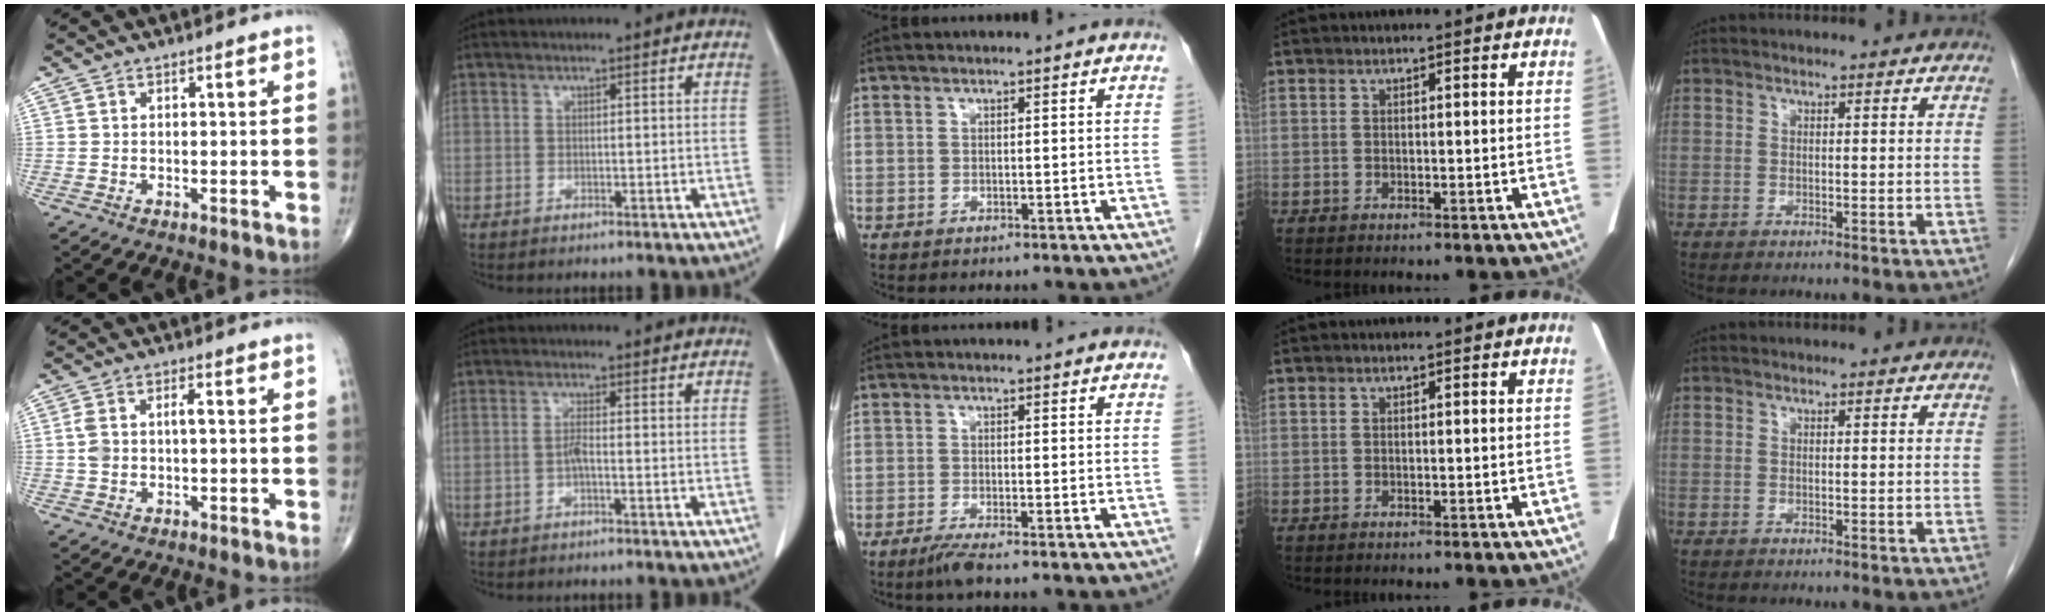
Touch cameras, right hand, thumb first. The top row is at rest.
{"thumb": {"total": 4.3, "force": [0.1, 2.2, 3.7], "torque": [-0.090, 0.017, 0.004]}, "index": {"total": 1.7, "force": [-0.5, 0.0, 1.6], "torque": [-0.033, 0.002, -0.012]}, "middle": {"total": 2.2, "force": [-1.6, -0.2, 1.5], "torque": [-0.037, -0.007, -0.034]}}